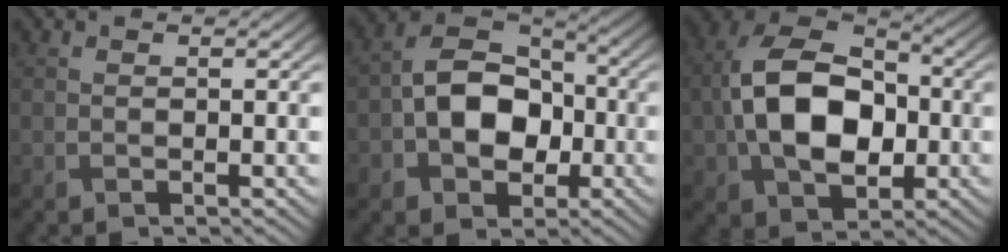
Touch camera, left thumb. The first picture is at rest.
{"total": 9.8, "force": [-2.0, 7.1, 6.5], "torque": [-0.117, 0.005, -0.053]}
{"total": 13.4, "force": [-1.2, 9.0, 9.9], "torque": [-0.208, 0.007, -0.027]}